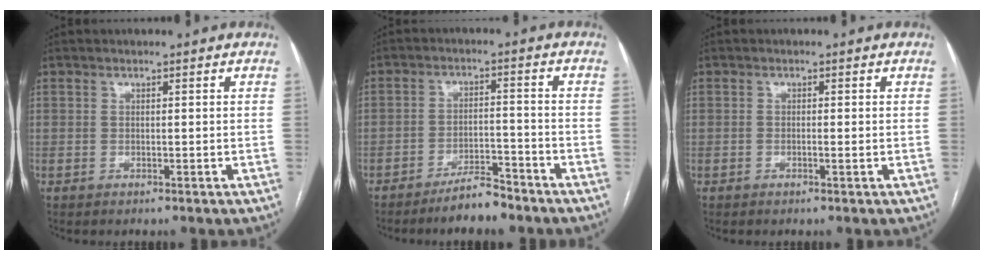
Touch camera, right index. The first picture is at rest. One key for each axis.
{"total": 5.9, "fx": -5.1, "fy": 1.2, "fz": 2.7, "tx": -0.044, "ty": -0.002, "tz": -0.090}
{"total": 0.7, "fx": -0.1, "fy": 0.0, "fz": 0.7, "tx": -0.011, "ty": 0.003, "tz": -0.001}